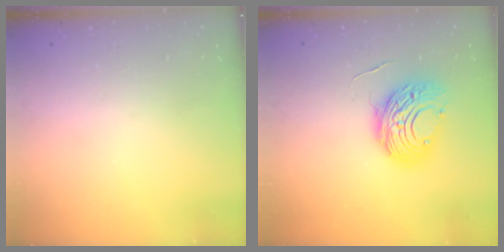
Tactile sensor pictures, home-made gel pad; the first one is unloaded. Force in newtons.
{"total": 12.0, "press": 12.0, "slide": 0.9}